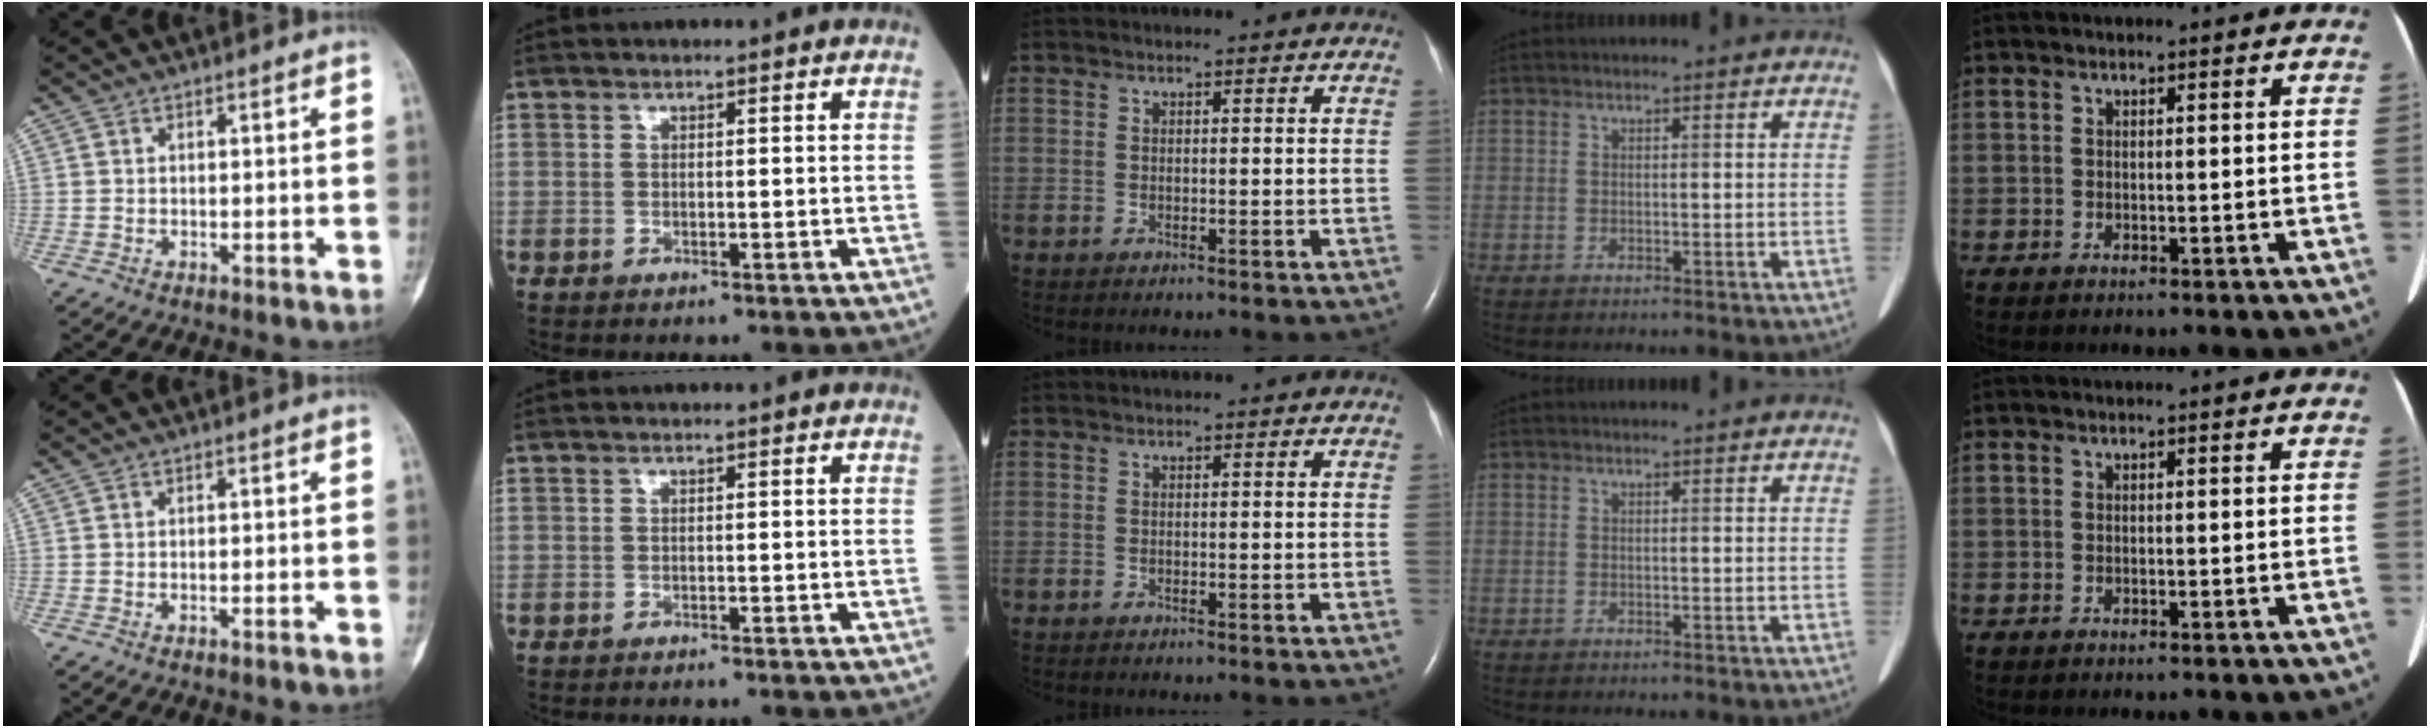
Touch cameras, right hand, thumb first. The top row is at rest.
{"thumb": {"total": 0.7, "force": [-0.5, 0.0, 0.5], "torque": [-0.012, 0.003, -0.004]}, "index": {"total": 1.8, "force": [-1.6, 0.0, 0.7], "torque": [-0.010, 0.000, -0.020]}}